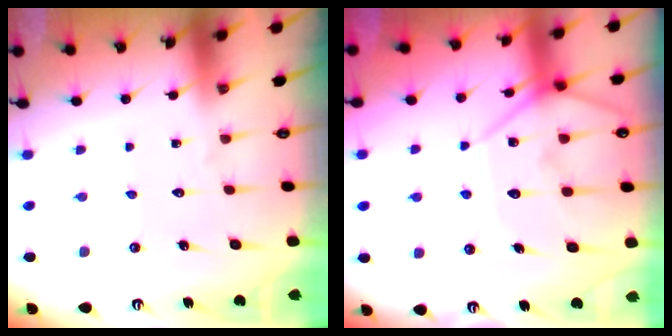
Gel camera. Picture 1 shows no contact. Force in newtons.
{"total": 13.4, "press": 13.3, "slide": 1.3}